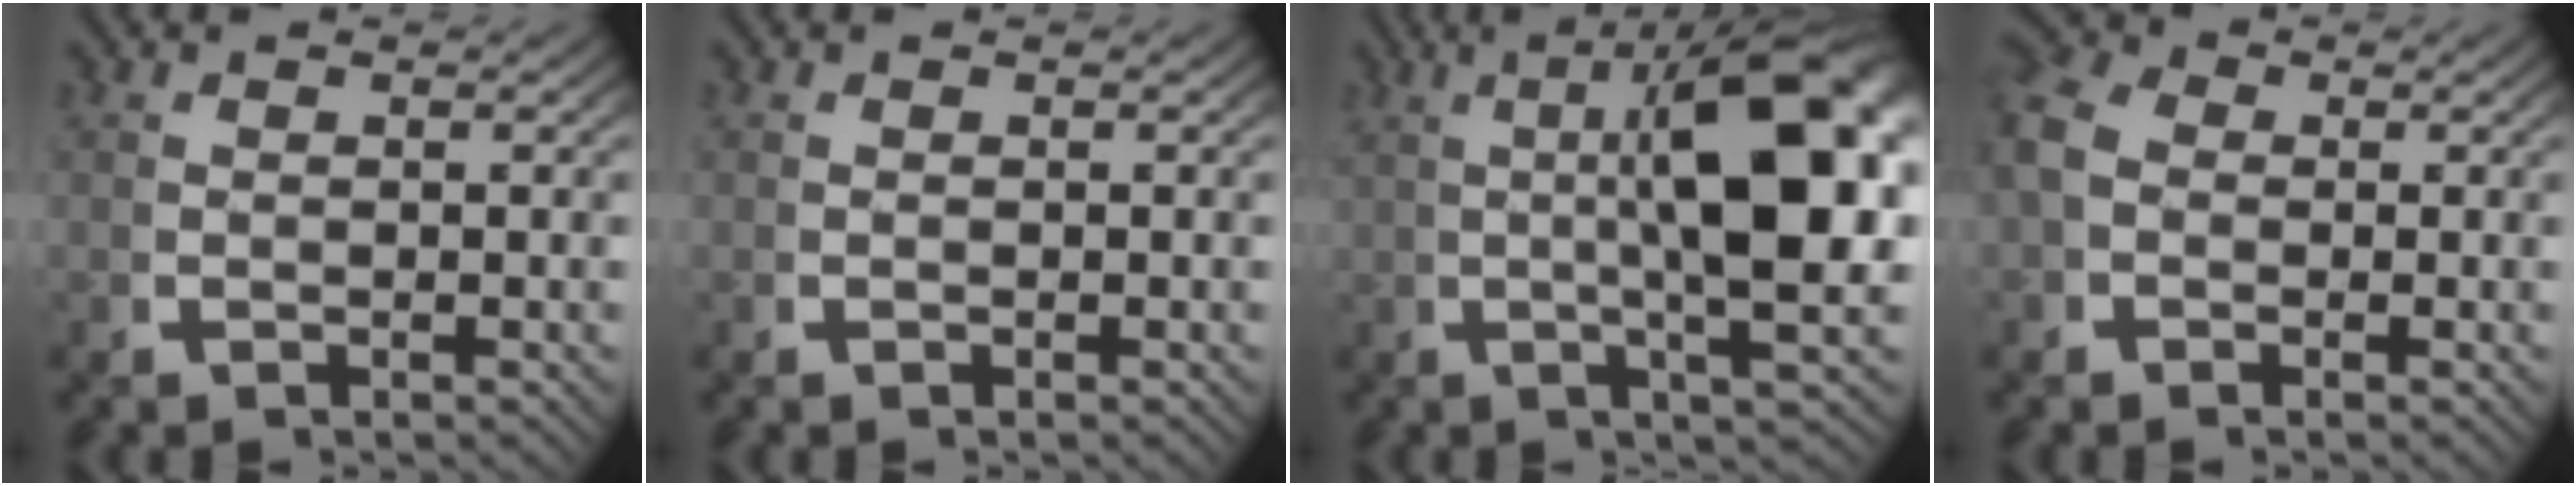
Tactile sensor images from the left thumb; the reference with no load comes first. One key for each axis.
{"total": 0.0}
{"total": 14.7, "fx": 2.5, "fy": 5.0, "fz": 13.6, "tx": -0.177, "ty": 0.009, "tz": 0.034}
{"total": 4.5, "fx": 0.7, "fy": 3.7, "fz": 2.4, "tx": -0.051, "ty": -0.001, "tz": 0.001}